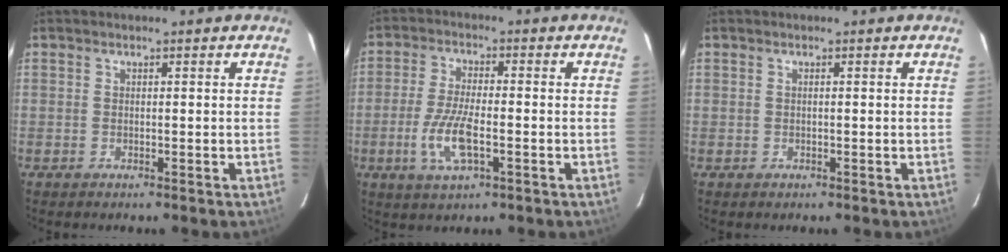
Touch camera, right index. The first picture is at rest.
{"total": 8.2, "force": [-2.6, 2.4, 7.4], "torque": [-0.158, -0.008, -0.051]}
{"total": 0.6, "force": [-0.2, 0.6, -0.1], "torque": [0.001, 0.001, 0.000]}